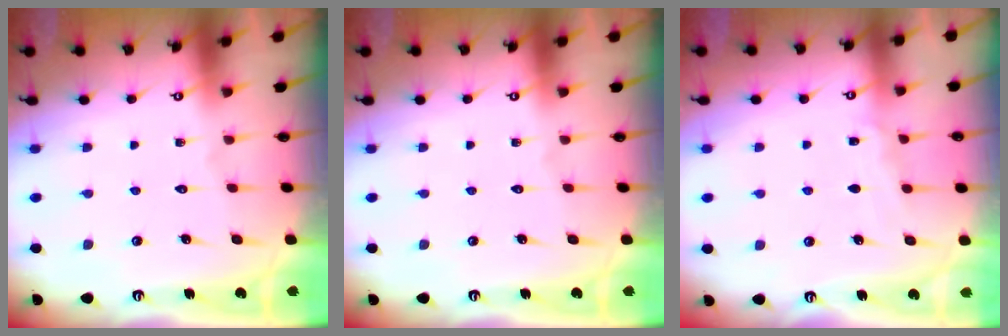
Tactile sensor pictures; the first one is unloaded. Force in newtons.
{"total": 0.0}
{"total": 4.2, "press": 4.2, "slide": 0.6}